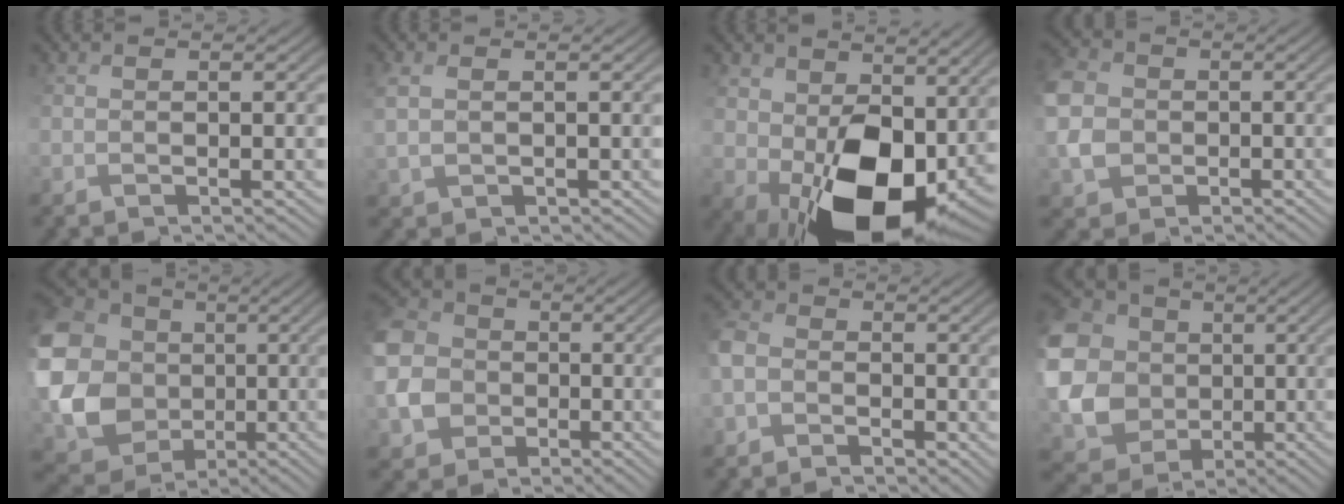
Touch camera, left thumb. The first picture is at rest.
{"total": 1.6, "force": [1.2, 0.9, 0.4], "torque": [-0.018, 0.010, 0.026]}
{"total": 14.5, "force": [1.0, 10.3, 10.2], "torque": [-0.181, -0.047, 0.040]}
{"total": 5.6, "force": [-0.1, 5.0, 2.4], "torque": [-0.075, 0.005, -0.014]}
{"total": 14.7, "force": [1.6, 12.6, 7.3], "torque": [-0.245, -0.005, 0.029]}
{"total": 8.5, "force": [-1.5, 7.4, 3.8], "torque": [-0.132, -0.013, -0.031]}
{"total": 2.7, "force": [-1.3, 2.0, 1.1], "torque": [-0.038, 0.007, -0.034]}
{"total": 14.3, "force": [2.2, 12.5, 6.7], "torque": [-0.238, -0.004, 0.037]}